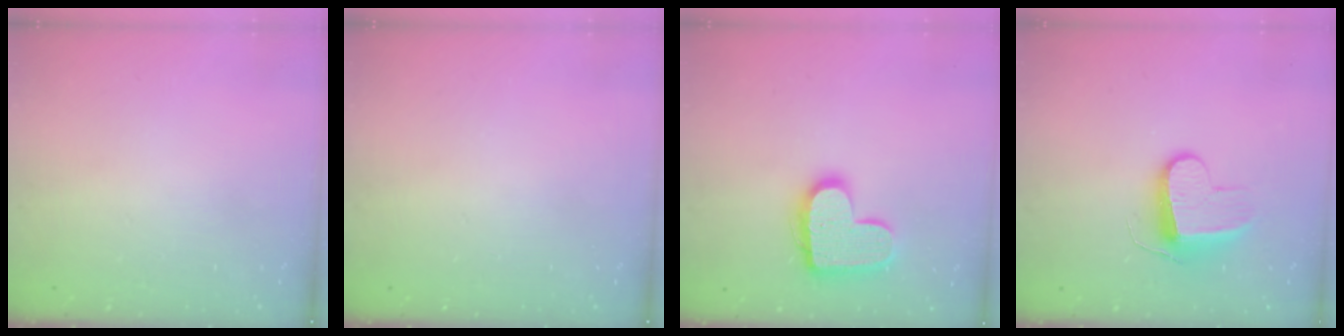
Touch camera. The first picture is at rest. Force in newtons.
{"total": 0.0}
{"total": 15.5, "press": 15.4, "slide": 1.0}
{"total": 9.6, "press": 9.6, "slide": 0.2}